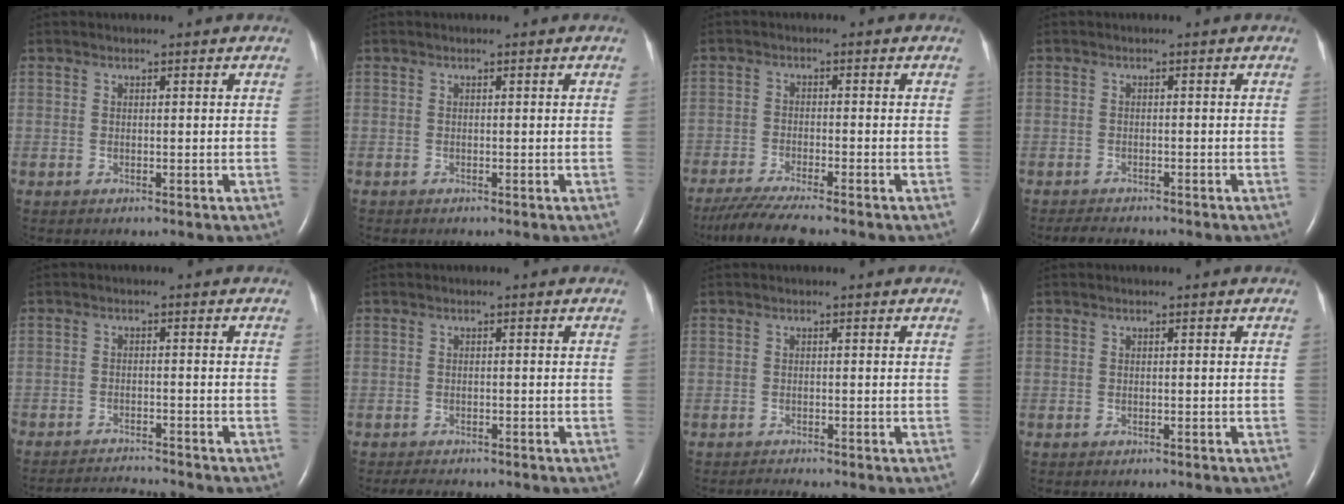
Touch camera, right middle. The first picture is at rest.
{"total": 0.0}
{"total": 7.0, "force": [-5.9, -0.3, 3.6], "torque": [-0.061, -0.023, -0.102]}
{"total": 3.2, "force": [-2.9, 0.6, 1.2], "torque": [-0.024, -0.011, -0.043]}
{"total": 6.2, "force": [-6.2, -0.7, 0.7], "torque": [-0.011, -0.010, -0.104]}
{"total": 3.4, "force": [-3.0, 0.9, 1.4], "torque": [-0.026, -0.009, -0.040]}
{"total": 0.8, "force": [-0.8, -0.3, -0.1], "torque": [-0.004, -0.008, -0.013]}
{"total": 1.2, "force": [-1.0, 0.3, 0.4], "torque": [-0.010, -0.002, -0.013]}